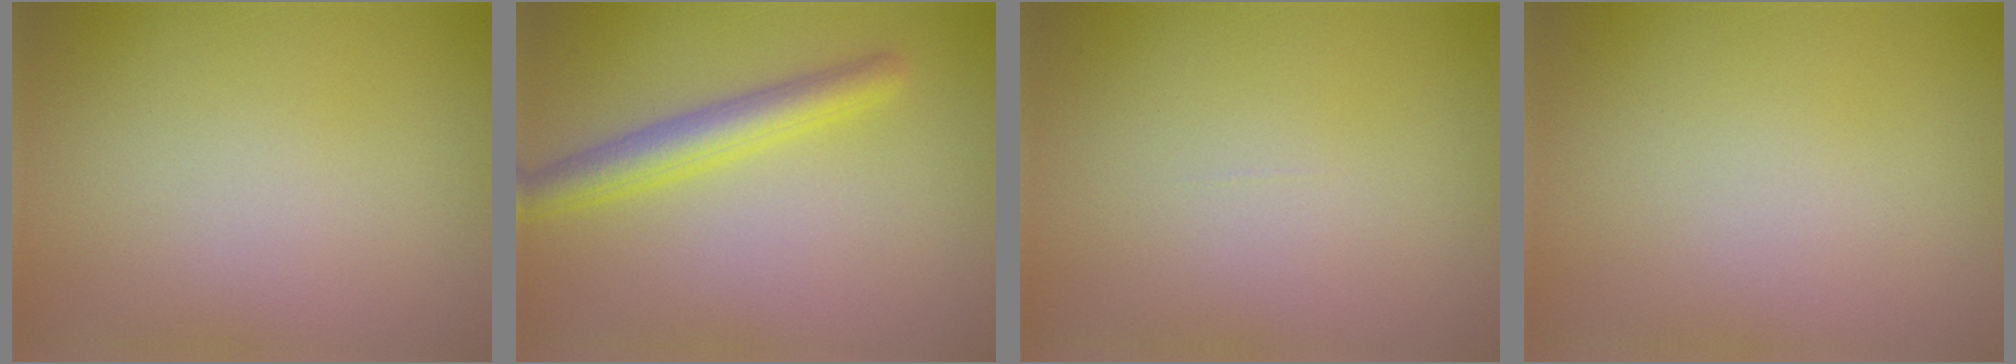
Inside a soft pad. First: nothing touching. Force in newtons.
{"total": 3.6, "press": 3.6, "slide": 0.1}
{"total": 0.0}
{"total": 0.0}